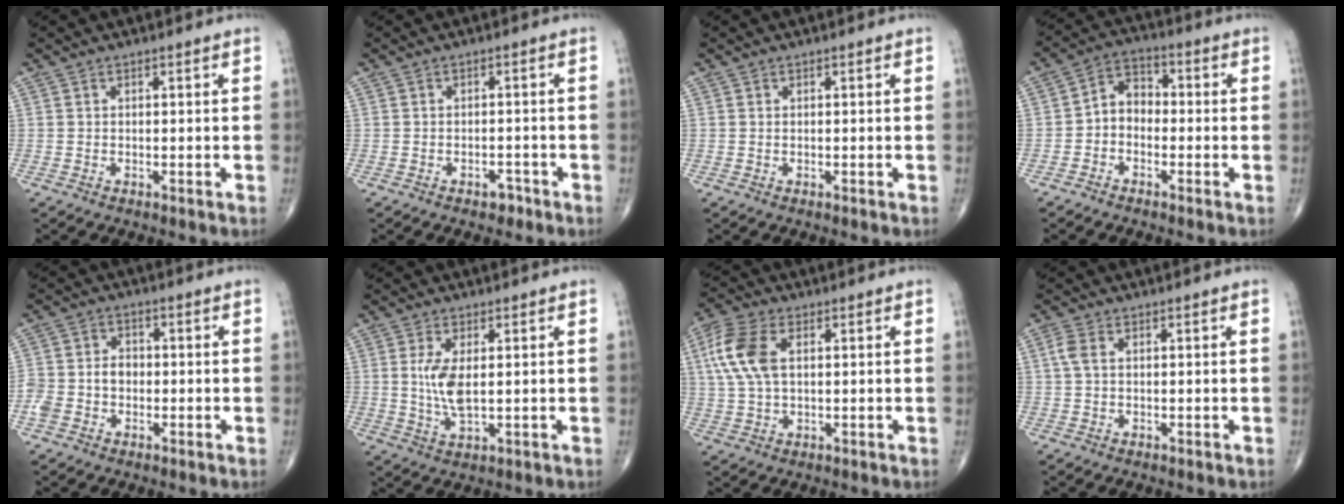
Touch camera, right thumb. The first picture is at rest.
{"total": 2.1, "force": [-1.4, 1.2, 1.0], "torque": [-0.009, 0.008, -0.018]}
{"total": 0.0}
{"total": 5.7, "force": [-1.4, 4.4, 3.4], "torque": [-0.033, 0.029, -0.044]}
{"total": 6.0, "force": [-1.3, 4.7, 3.5], "torque": [-0.064, 0.026, -0.026]}
{"total": 6.3, "force": [0.7, 2.5, 5.7], "torque": [-0.122, -0.013, 0.019]}
{"total": 10.2, "force": [2.5, 5.6, 8.2], "torque": [-0.192, 0.011, 0.047]}
{"total": 2.5, "force": [0.6, 1.4, 2.0], "torque": [-0.059, 0.013, 0.013]}